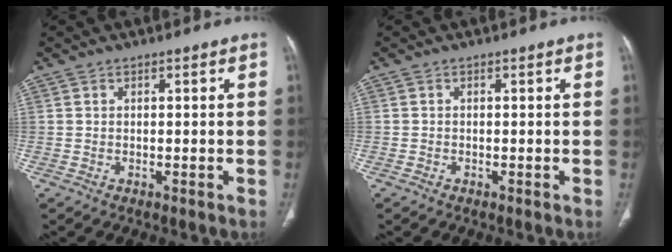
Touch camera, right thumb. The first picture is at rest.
{"total": 0.0}